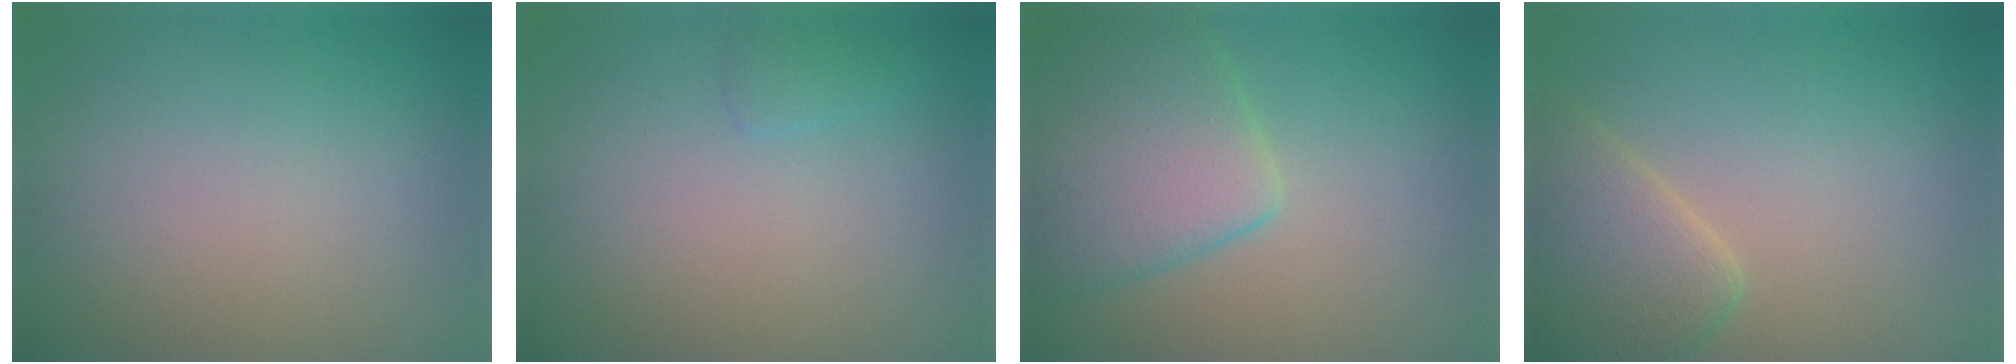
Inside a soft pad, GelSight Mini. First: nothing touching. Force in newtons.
{"total": 0.9, "press": 0.9, "slide": 0.1}
{"total": 6.5, "press": 6.5, "slide": 0.6}
{"total": 5.0, "press": 5.0, "slide": 0.4}